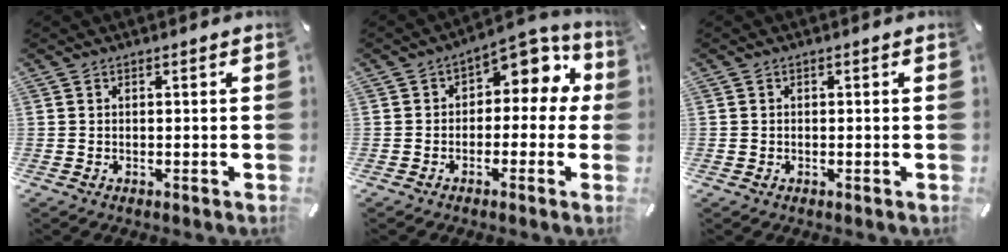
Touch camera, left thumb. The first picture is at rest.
{"total": 8.6, "force": [3.0, 5.5, 5.9], "torque": [-0.072, -0.022, 0.048]}
{"total": 0.7, "force": [-0.1, 0.7, 0.2], "torque": [-0.001, 0.005, -0.004]}